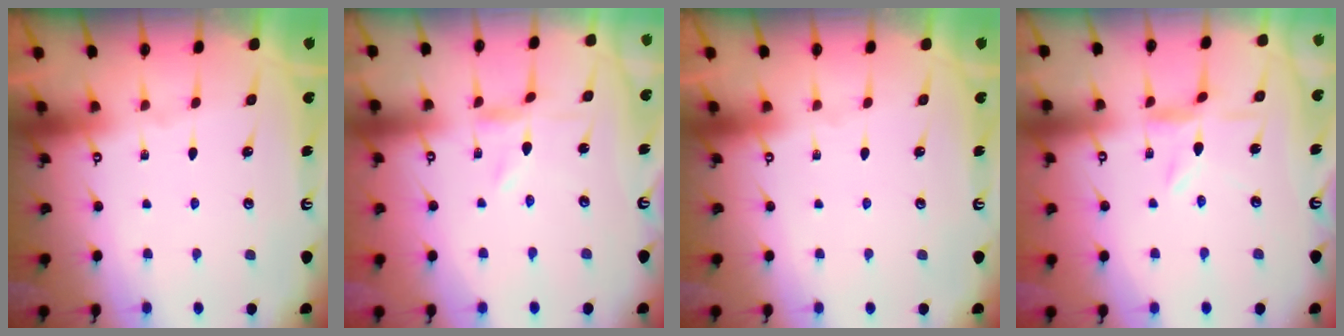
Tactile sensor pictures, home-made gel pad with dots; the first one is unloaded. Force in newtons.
{"total": 1.0, "press": 1.0, "slide": 0.2}
{"total": 0.0}
{"total": 2.1, "press": 2.1, "slide": 0.3}